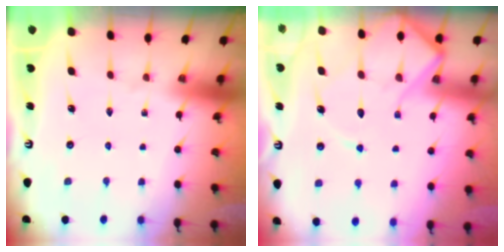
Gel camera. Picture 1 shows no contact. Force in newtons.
{"total": 10.5, "press": 10.4, "slide": 1.2}